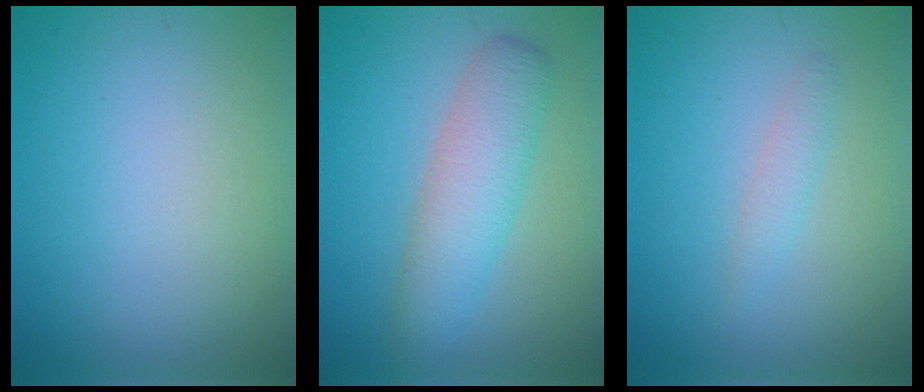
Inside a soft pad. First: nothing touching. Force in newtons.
{"total": 4.8, "press": 4.8, "slide": 0.1}
{"total": 1.3, "press": 1.3, "slide": 0.0}